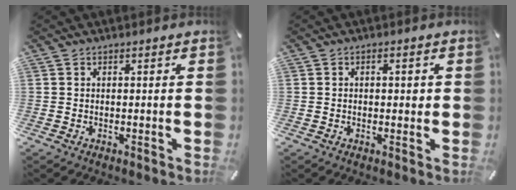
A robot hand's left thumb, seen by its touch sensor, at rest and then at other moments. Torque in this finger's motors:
{"motor_torque": [-0.10, -0.08, -0.11, 0.02, -0.01]}